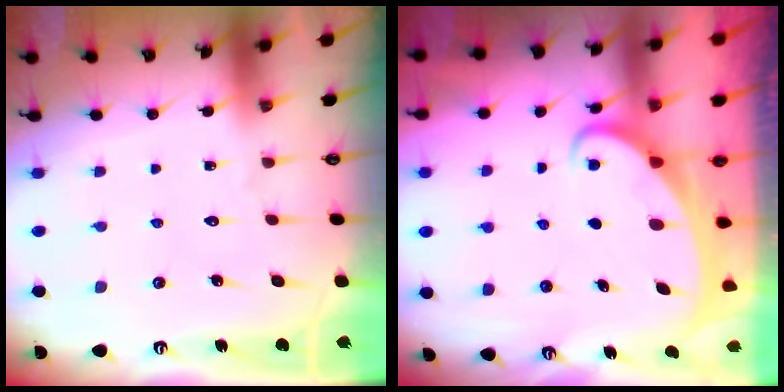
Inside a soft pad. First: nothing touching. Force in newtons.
{"total": 2.1, "press": 2.1, "slide": 0.4}